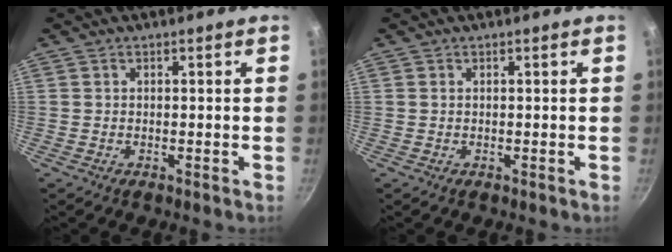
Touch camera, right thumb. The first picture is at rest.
{"total": 0.0}